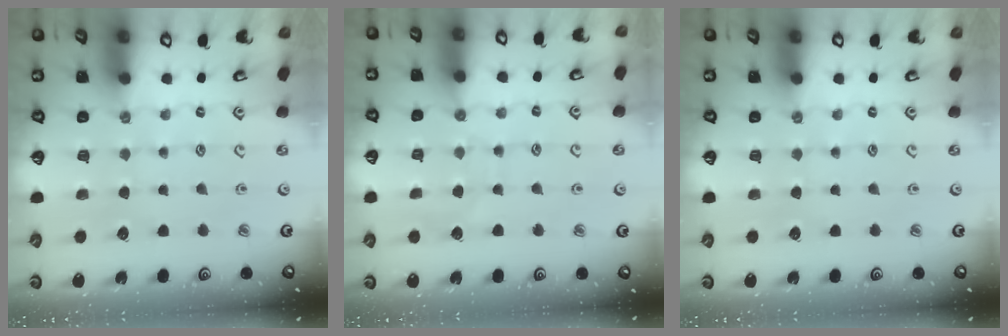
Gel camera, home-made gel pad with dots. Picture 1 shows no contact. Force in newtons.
{"total": 6.0, "press": 6.0, "slide": 0.6}
{"total": 0.0}